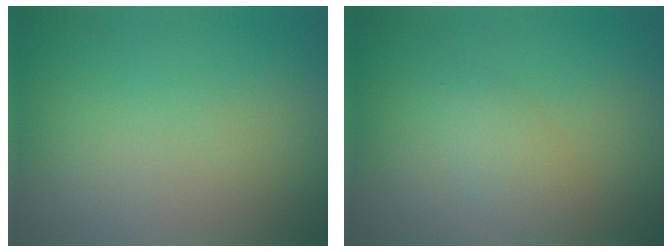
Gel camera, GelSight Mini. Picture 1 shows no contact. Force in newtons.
{"total": 2.1, "press": 2.1, "slide": 0.1}